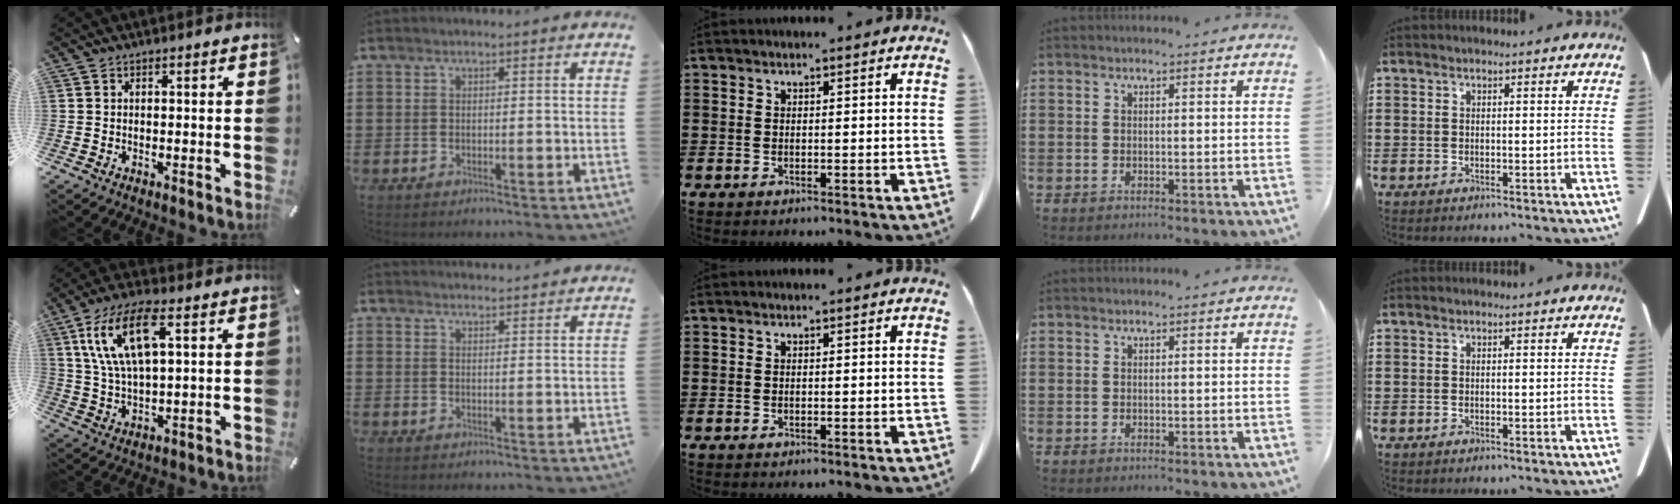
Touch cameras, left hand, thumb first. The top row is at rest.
{"thumb": {"total": 14.0, "force": [5.7, 5.9, 11.3], "torque": [-0.251, 0.008, 0.099]}, "index": {"total": 2.1, "force": [2.1, -0.1, -0.1], "torque": [-0.004, -0.005, 0.040]}}